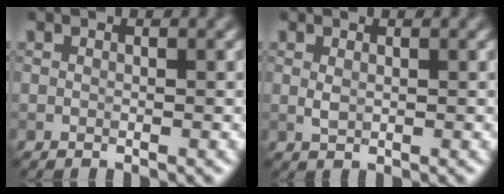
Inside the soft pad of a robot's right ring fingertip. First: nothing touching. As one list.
[{"total": 0.9, "force": [0.3, 0.5, 0.7], "torque": [-0.019, -0.002, 0.010]}]